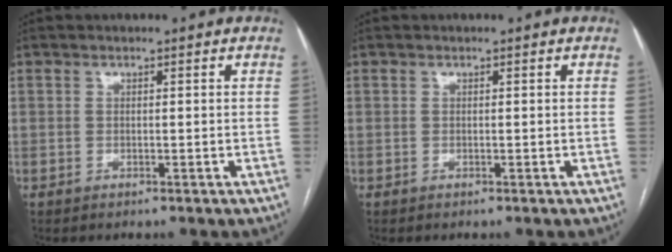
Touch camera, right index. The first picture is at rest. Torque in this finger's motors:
{"motor_torque": [0.08, 0.08, 0.02, 0.00]}